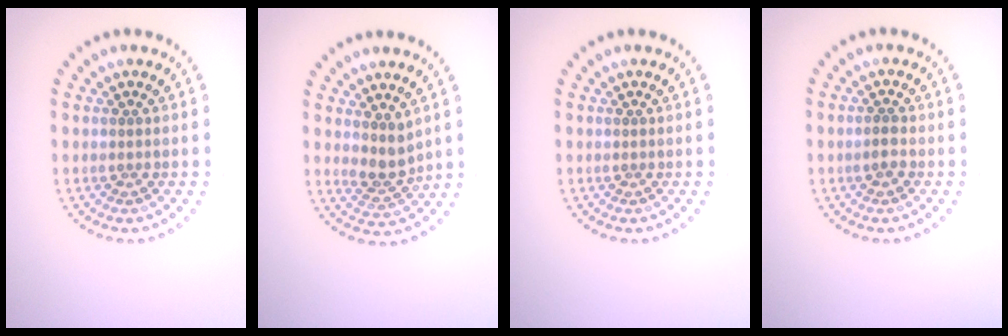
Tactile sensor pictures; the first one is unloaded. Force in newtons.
{"total": 2.5, "press": 1.9, "slide": 1.6}
{"total": 0.0}
{"total": 1.2, "press": 1.2, "slide": 0.4}